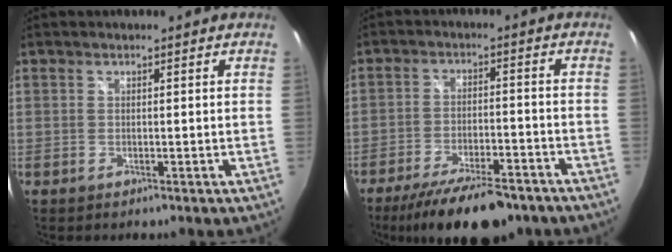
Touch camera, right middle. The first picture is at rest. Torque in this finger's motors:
{"motor_torque": [1.08, -1.06, 0.22, 0.10]}